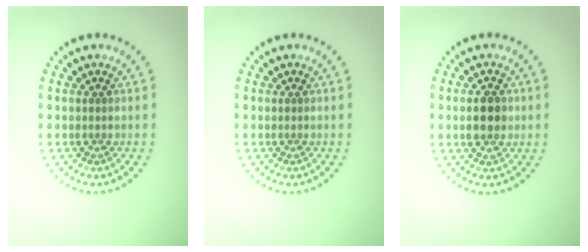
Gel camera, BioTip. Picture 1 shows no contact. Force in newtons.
{"total": 0.0}
{"total": 2.9, "press": 2.9, "slide": 0.2}